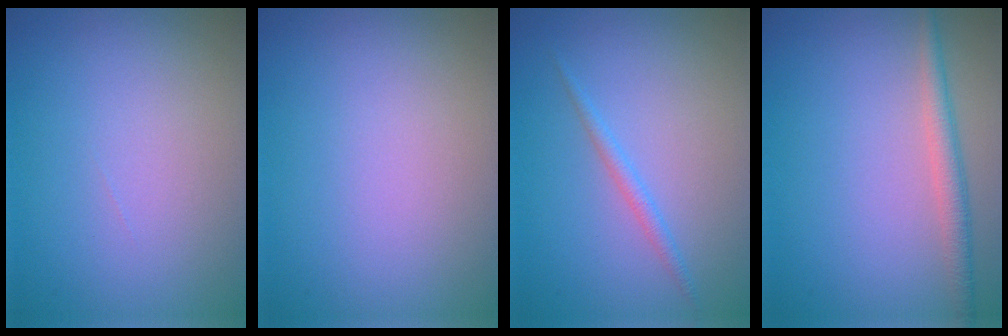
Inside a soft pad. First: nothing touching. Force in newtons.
{"total": 0.0}
{"total": 1.2, "press": 1.2, "slide": 0.1}
{"total": 2.2, "press": 2.2, "slide": 0.0}